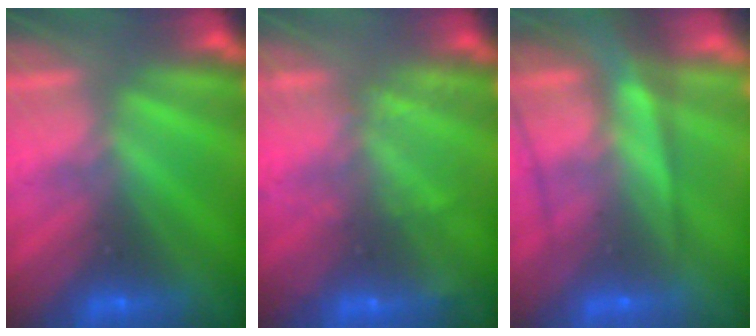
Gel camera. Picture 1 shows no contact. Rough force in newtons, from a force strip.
{"total": 2.3}
{"total": 7.9}